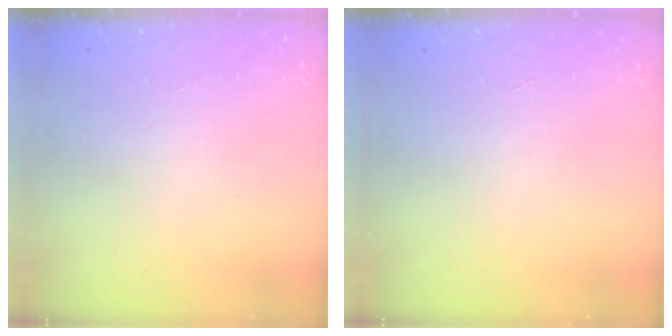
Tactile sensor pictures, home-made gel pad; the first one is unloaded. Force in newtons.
{"total": 0.0}